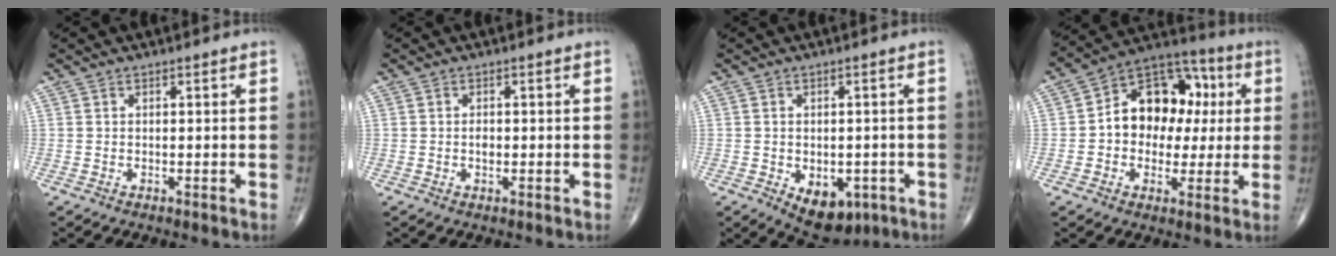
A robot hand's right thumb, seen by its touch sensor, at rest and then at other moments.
{"total": 1.5, "force": [-0.3, 0.8, 1.2], "torque": [-0.016, 0.000, -0.007]}
{"total": 8.9, "force": [-3.5, 5.6, 5.9], "torque": [-0.059, 0.008, -0.037]}
{"total": 15.6, "force": [1.3, 11.7, 10.3], "torque": [-0.103, 0.031, 0.009]}